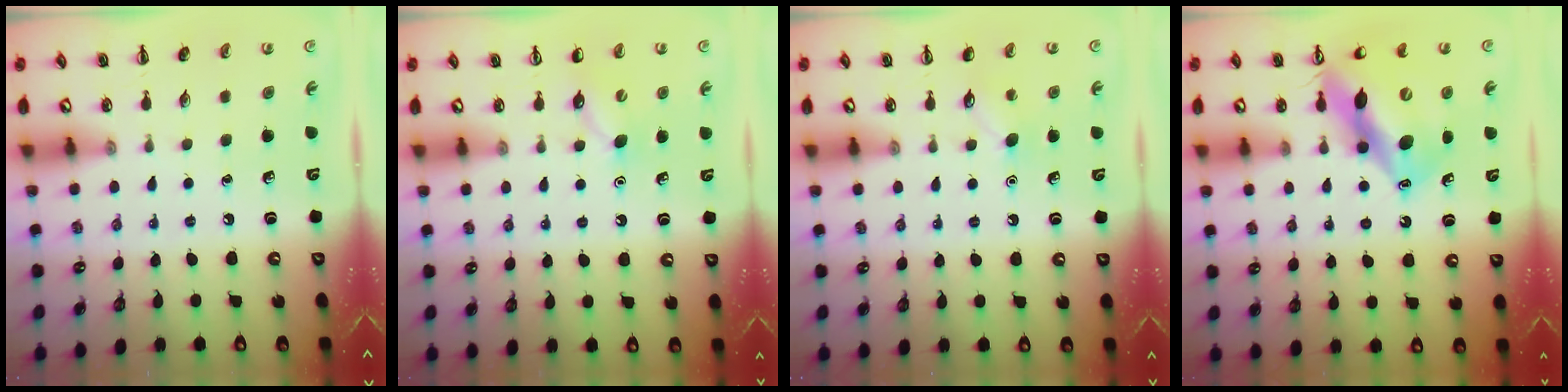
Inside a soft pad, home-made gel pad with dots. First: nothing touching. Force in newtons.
{"total": 6.1, "press": 5.8, "slide": 1.8}
{"total": 5.9, "press": 5.7, "slide": 1.3}
{"total": 14.2, "press": 13.5, "slide": 4.4}